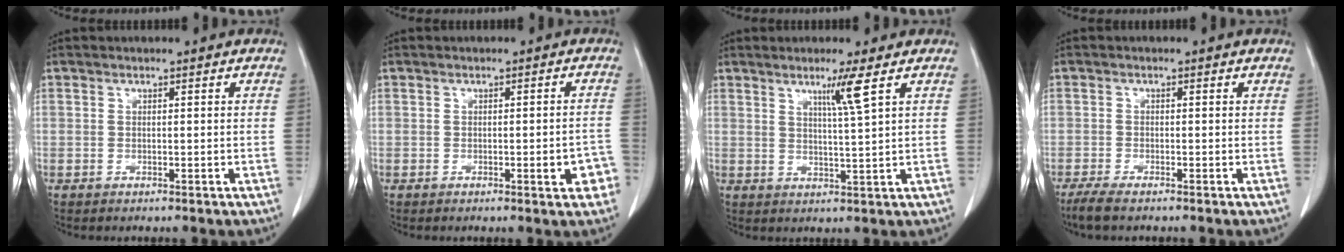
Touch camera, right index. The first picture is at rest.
{"total": 3.8, "force": [-1.7, 0.8, 3.3], "torque": [-0.033, 0.000, -0.020]}
{"total": 4.4, "force": [2.3, -1.2, 3.5], "torque": [-0.065, -0.011, 0.045]}
{"total": 2.8, "force": [-2.2, 0.5, 1.8], "torque": [-0.035, -0.007, -0.039]}